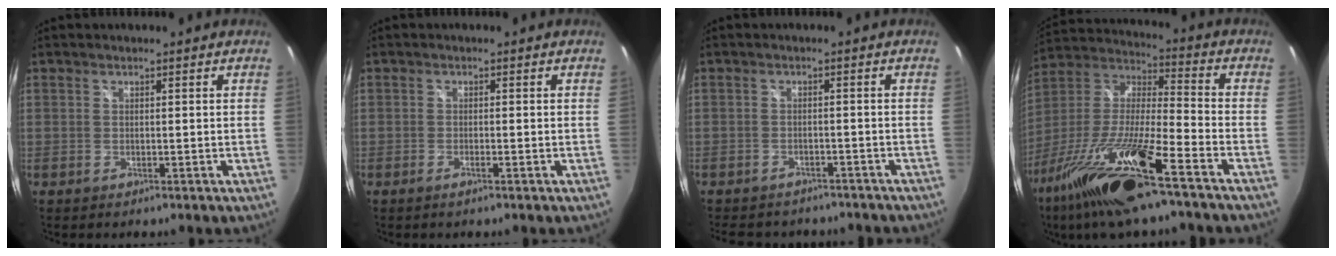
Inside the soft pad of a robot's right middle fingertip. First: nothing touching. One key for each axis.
{"total": 1.0, "fx": -0.8, "fy": 0.0, "fz": 0.7, "tx": -0.013, "ty": -0.001, "tz": -0.015}
{"total": 10.6, "fx": -8.9, "fy": 4.4, "fz": 3.7, "tx": -0.084, "ty": -0.008, "tz": -0.118}
{"total": 21.6, "fx": -14.4, "fy": 2.2, "fz": 16.0, "tx": -0.304, "ty": -0.035, "tz": -0.269}